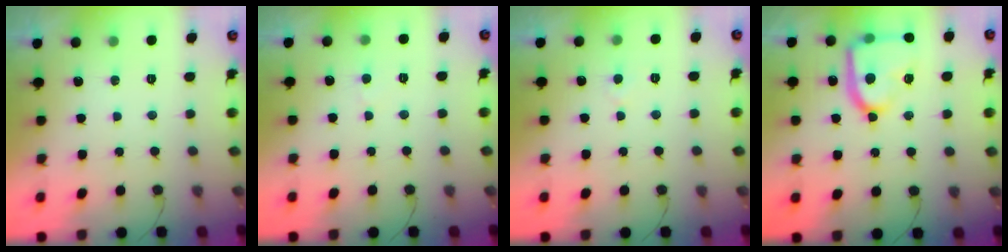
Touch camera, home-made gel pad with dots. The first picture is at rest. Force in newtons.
{"total": 2.8, "press": 2.8, "slide": 0.3}
{"total": 2.1, "press": 2.1, "slide": 0.3}
{"total": 18.1, "press": 18.0, "slide": 1.8}